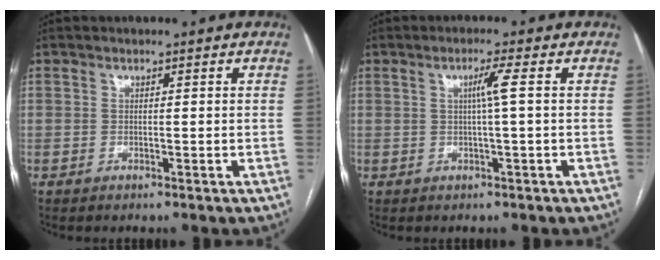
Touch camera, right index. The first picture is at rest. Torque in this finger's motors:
{"motor_torque": [0.43, 0.09, 0.17, 0.06]}